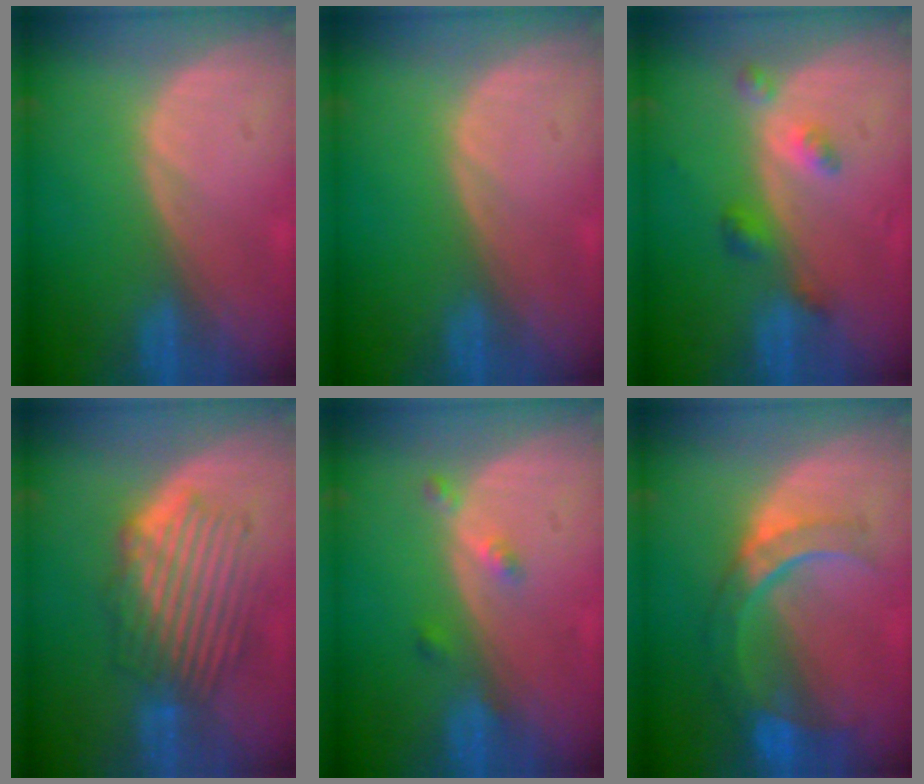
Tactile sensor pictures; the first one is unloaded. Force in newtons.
{"total": 0.0}
{"total": 4.2, "press": 3.9, "slide": 1.6}
{"total": 8.4, "press": 7.8, "slide": 3.1}
{"total": 2.7, "press": 2.3, "slide": 1.5}
{"total": 9.1, "press": 7.9, "slide": 4.4}